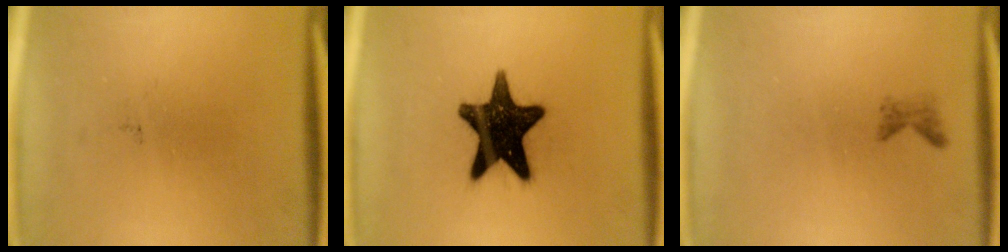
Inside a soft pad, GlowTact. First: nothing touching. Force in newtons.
{"total": 16.8}
{"total": 0.9}